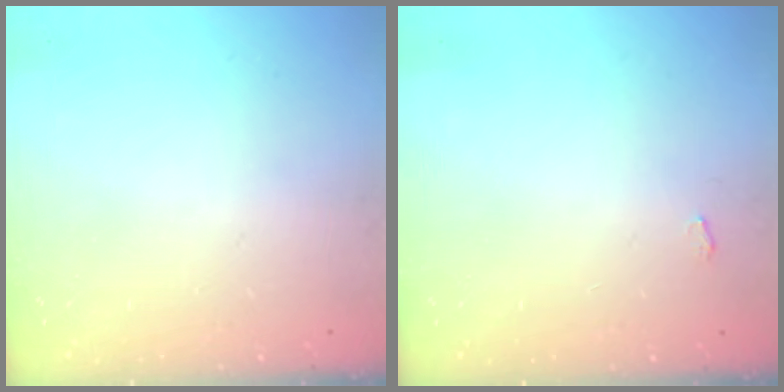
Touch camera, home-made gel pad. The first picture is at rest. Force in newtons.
{"total": 2.7, "press": 2.7, "slide": 0.3}